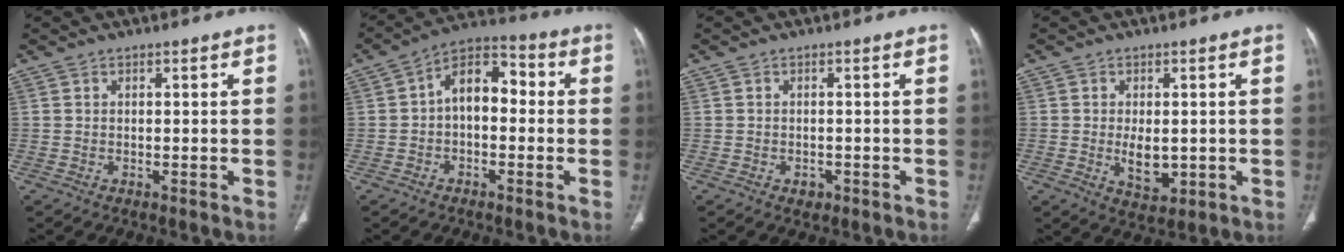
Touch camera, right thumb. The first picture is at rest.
{"total": 9.6, "force": [-0.1, 6.0, 7.5], "torque": [-0.096, 0.038, -0.017]}
{"total": 1.6, "force": [-0.8, 1.2, 0.7], "torque": [-0.007, 0.003, -0.006]}
{"total": 5.6, "force": [-0.5, 3.2, 4.5], "torque": [-0.063, -0.010, 0.002]}